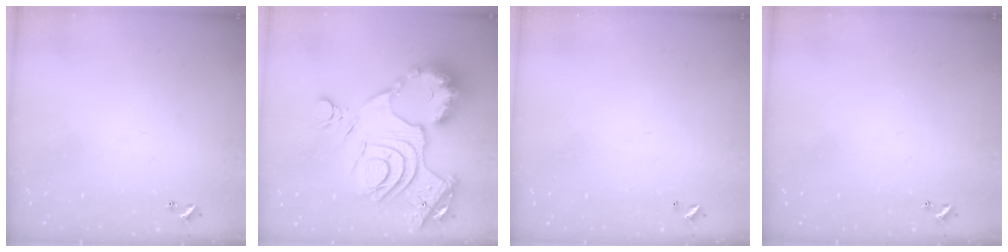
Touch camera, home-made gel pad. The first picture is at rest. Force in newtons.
{"total": 23.7, "press": 23.5, "slide": 2.6}
{"total": 2.9, "press": 2.9, "slide": 0.1}
{"total": 0.0}